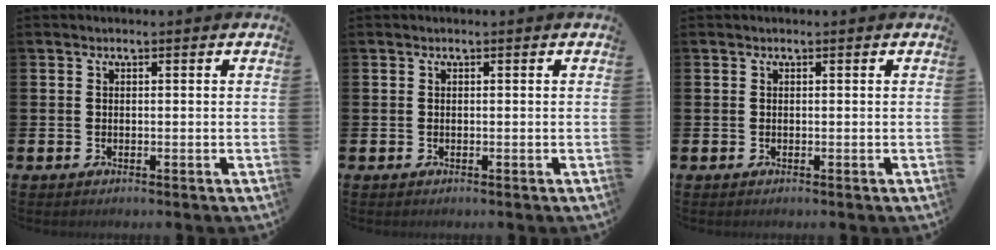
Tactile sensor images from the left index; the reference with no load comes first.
{"total": 0.0}
{"total": 0.0}